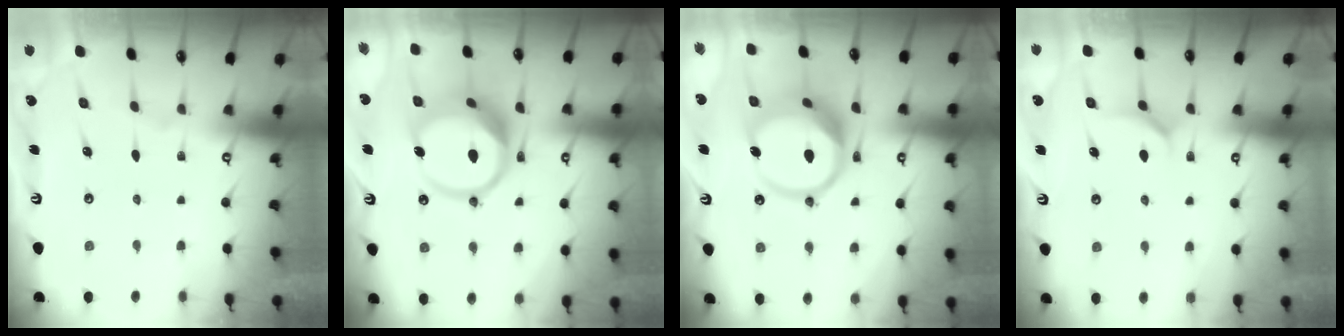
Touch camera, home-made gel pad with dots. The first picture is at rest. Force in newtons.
{"total": 15.6, "press": 15.5, "slide": 1.8}
{"total": 15.6, "press": 15.5, "slide": 1.8}
{"total": 5.3, "press": 5.3, "slide": 0.5}